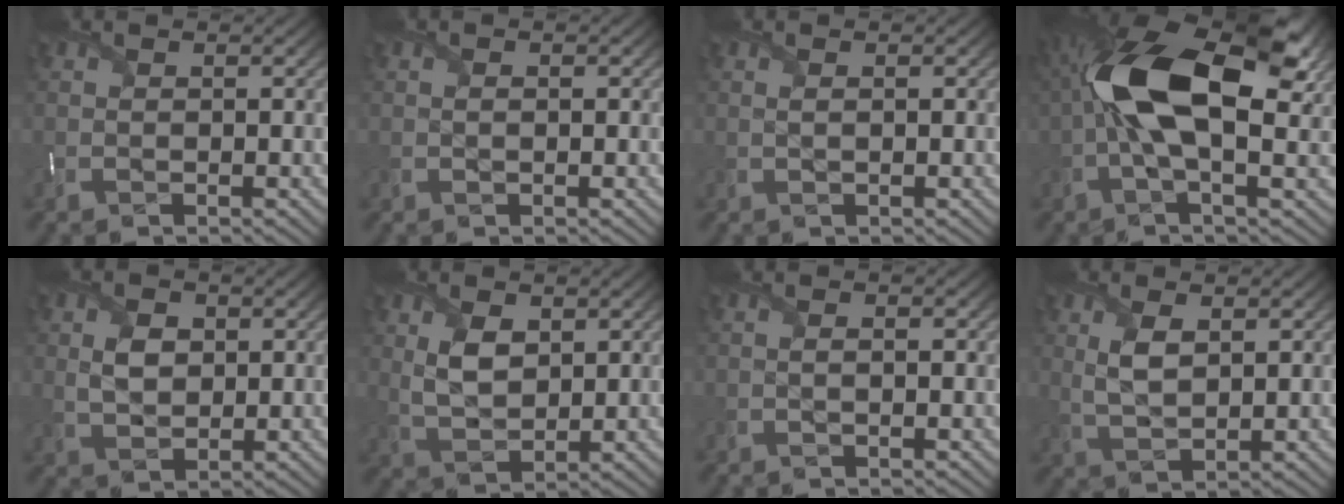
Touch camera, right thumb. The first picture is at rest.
{"total": 1.1, "force": [0.0, 0.7, 0.9], "torque": [-0.016, -0.003, 0.004]}
{"total": 0.8, "force": [0.2, 0.1, 0.8], "torque": [-0.019, 0.000, 0.004]}
{"total": 15.8, "force": [2.1, 7.6, 13.7], "torque": [-0.273, 0.012, 0.023]}
{"total": 4.0, "force": [0.8, 2.8, 2.7], "torque": [-0.061, -0.003, 0.014]}
{"total": 5.4, "force": [1.7, 3.3, 3.9], "torque": [-0.089, -0.006, 0.036]}
{"total": 1.1, "force": [-0.2, 0.3, 1.0], "torque": [-0.023, 0.000, -0.004]}
{"total": 4.3, "force": [1.3, 2.1, 3.5], "torque": [-0.086, -0.004, 0.033]}